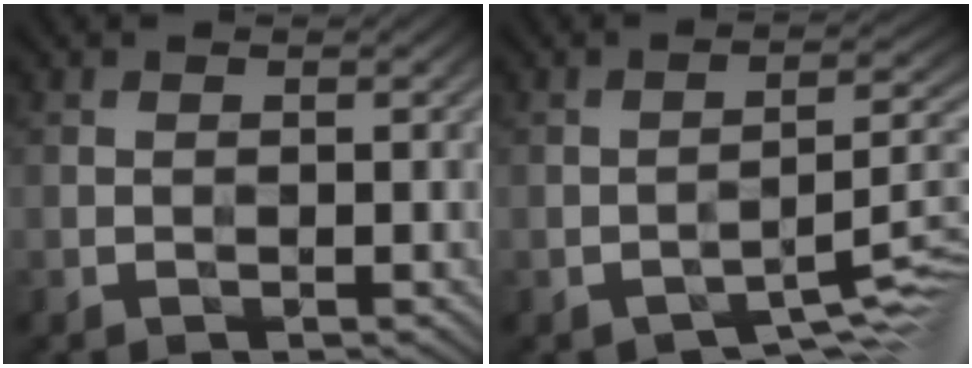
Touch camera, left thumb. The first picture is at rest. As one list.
[{"total": 6.2, "force": [-3.8, 1.8, 4.5], "torque": [-0.061, 0.003, -0.063]}]